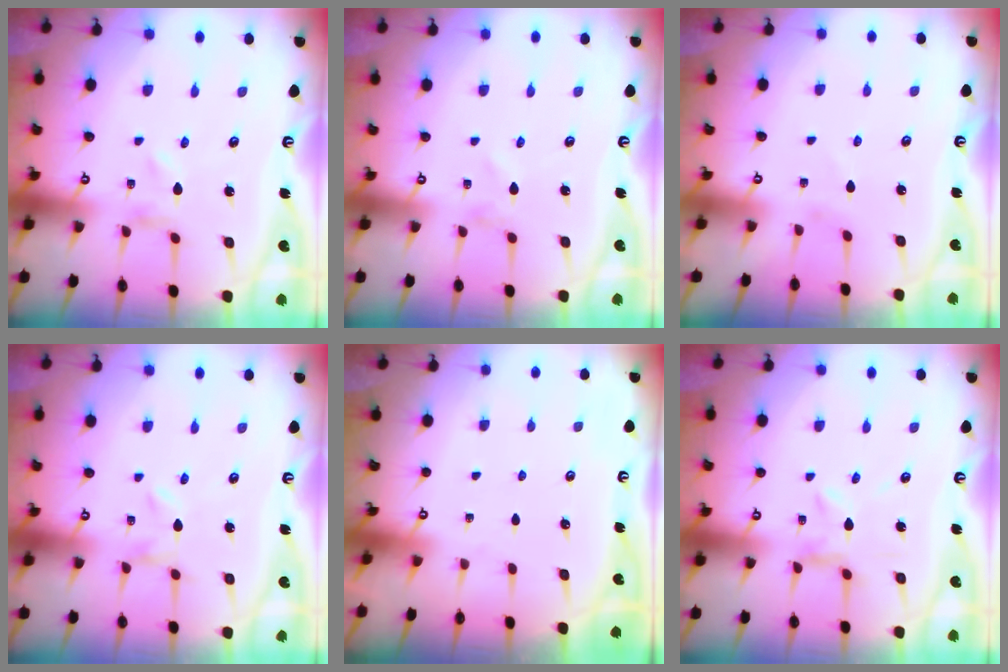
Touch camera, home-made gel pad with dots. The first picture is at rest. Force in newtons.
{"total": 1.0, "press": 1.0, "slide": 0.1}
{"total": 0.0}
{"total": 0.0}
{"total": 0.0}
{"total": 5.8, "press": 5.7, "slide": 0.6}